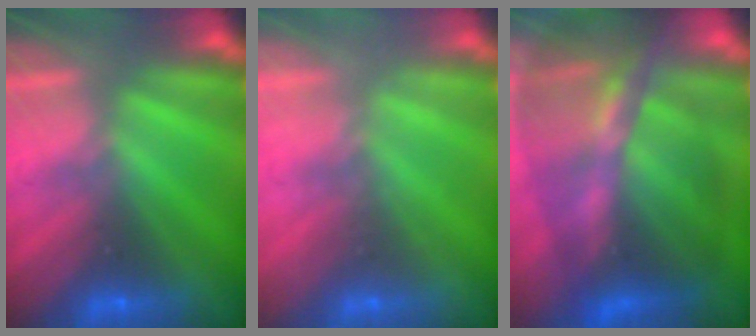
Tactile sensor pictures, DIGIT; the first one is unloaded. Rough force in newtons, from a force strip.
{"total": 2.2}
{"total": 11.1}